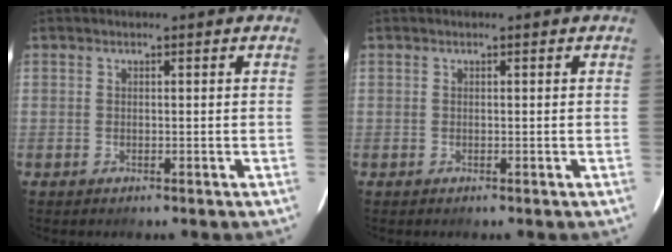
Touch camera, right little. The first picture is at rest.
{"total": 0.0}